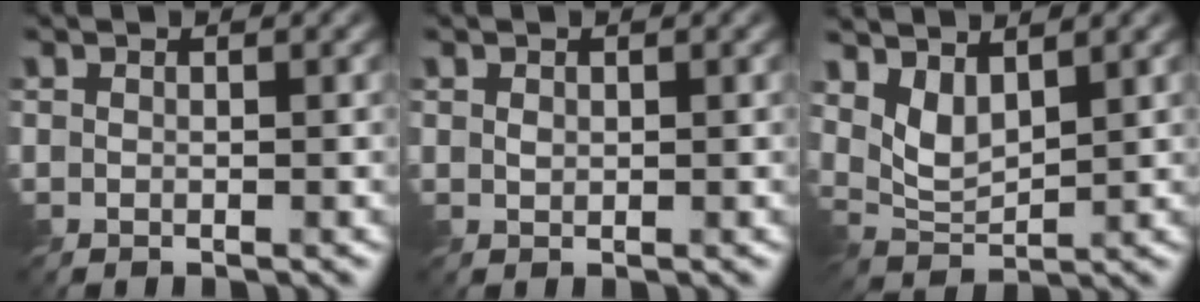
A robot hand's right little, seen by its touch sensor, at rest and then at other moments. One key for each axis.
{"total": 0.5, "fx": 0.1, "fy": 0.4, "fz": 0.4, "tx": -0.010, "ty": -0.002, "tz": 0.003}
{"total": 3.3, "fx": 1.8, "fy": 1.4, "fz": 2.4, "tx": -0.059, "ty": -0.011, "tz": 0.037}